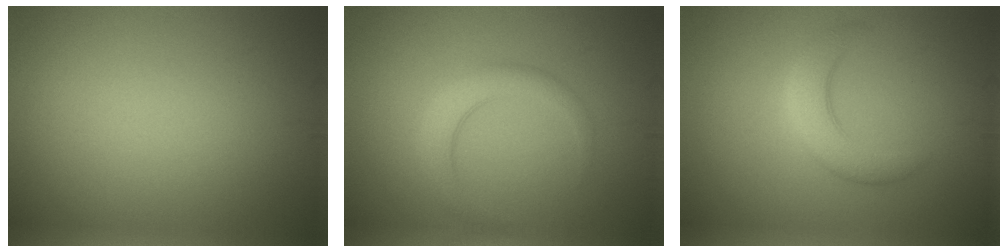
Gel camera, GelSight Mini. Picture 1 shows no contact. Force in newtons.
{"total": 3.0, "press": 3.0, "slide": 0.1}
{"total": 3.6, "press": 3.6, "slide": 0.2}